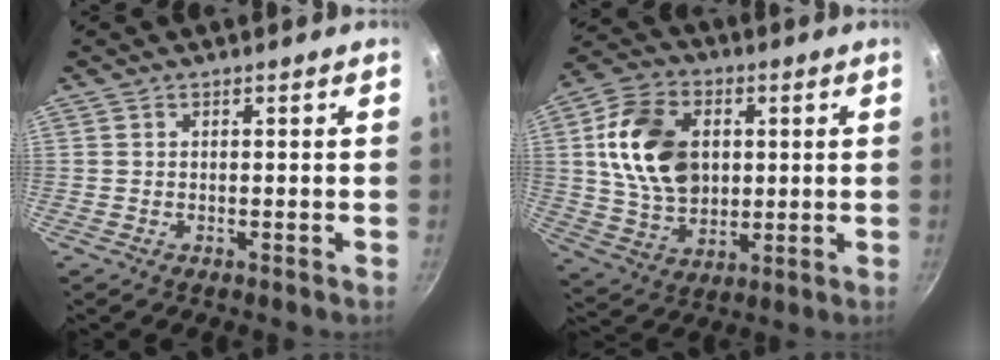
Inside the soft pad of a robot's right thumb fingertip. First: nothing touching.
{"total": 17.0, "force": [2.7, 12.2, 11.5], "torque": [-0.186, -0.003, 0.050]}